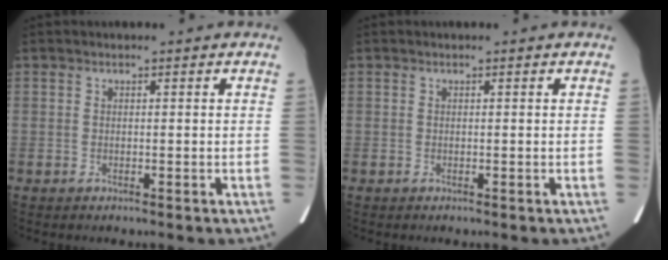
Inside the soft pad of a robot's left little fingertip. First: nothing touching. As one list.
[{"total": 0.0}]